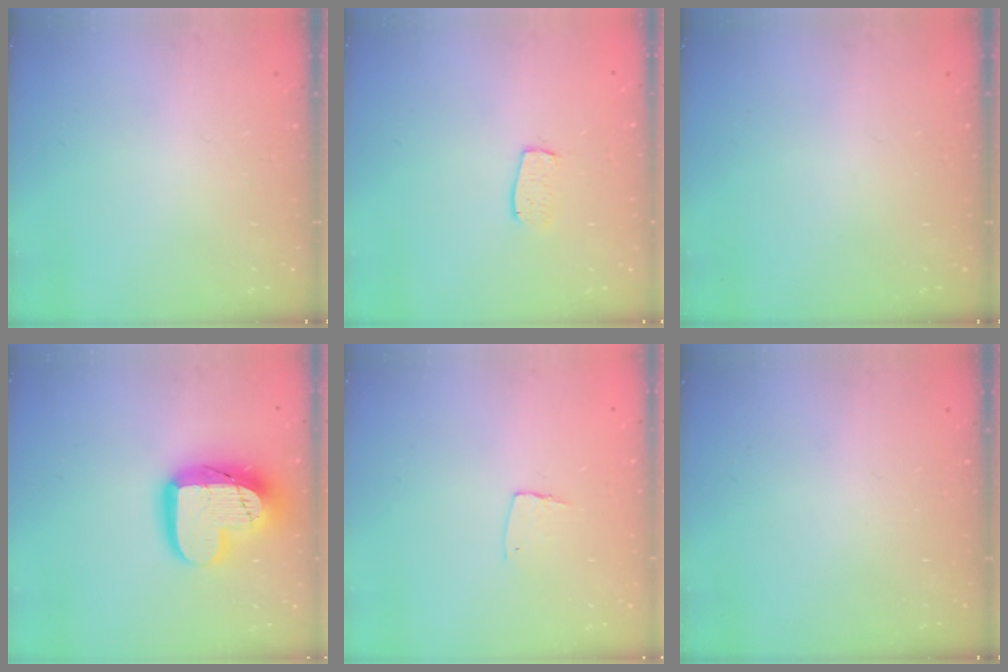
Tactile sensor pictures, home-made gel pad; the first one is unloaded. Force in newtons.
{"total": 5.5, "press": 5.5, "slide": 0.3}
{"total": 0.0}
{"total": 18.4, "press": 18.3, "slide": 1.4}
{"total": 4.7, "press": 4.7, "slide": 0.4}
{"total": 0.0}